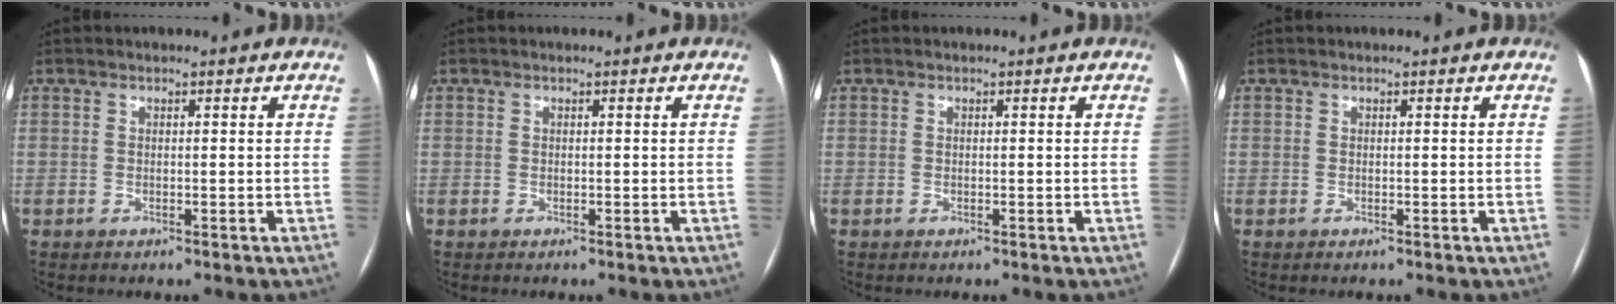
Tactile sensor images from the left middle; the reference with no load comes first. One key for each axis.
{"total": 0.0}
{"total": 0.0}
{"total": 0.0}